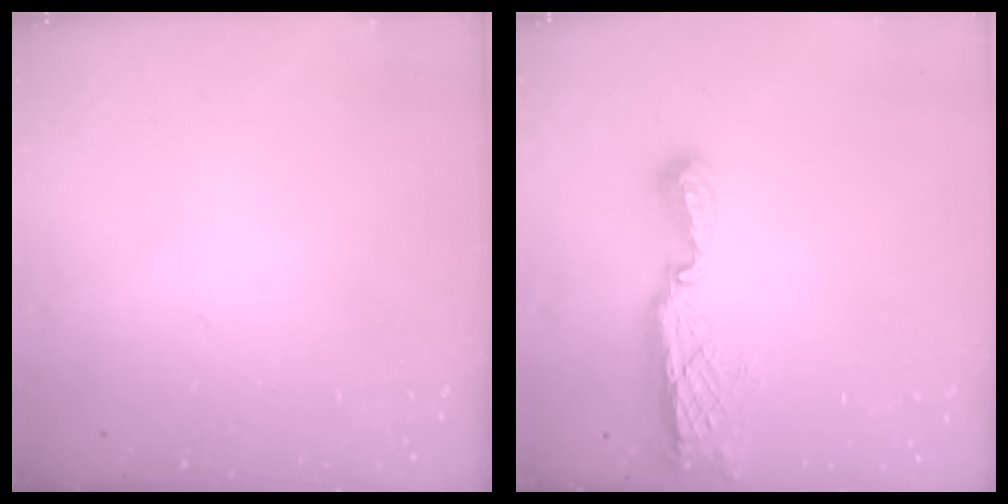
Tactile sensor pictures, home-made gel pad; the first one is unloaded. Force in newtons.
{"total": 7.6, "press": 7.6, "slide": 0.2}